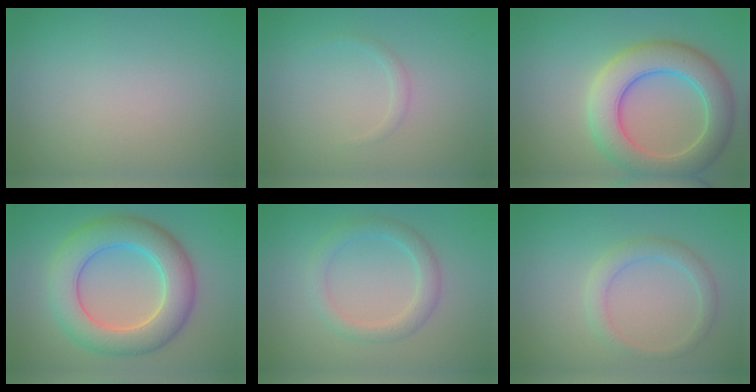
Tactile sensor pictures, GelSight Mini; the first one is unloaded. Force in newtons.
{"total": 0.8, "press": 0.8, "slide": 0.1}
{"total": 7.1, "press": 7.1, "slide": 0.5}
{"total": 7.9, "press": 7.9, "slide": 0.3}
{"total": 2.7, "press": 2.6, "slide": 0.1}
{"total": 2.1, "press": 2.1, "slide": 0.1}